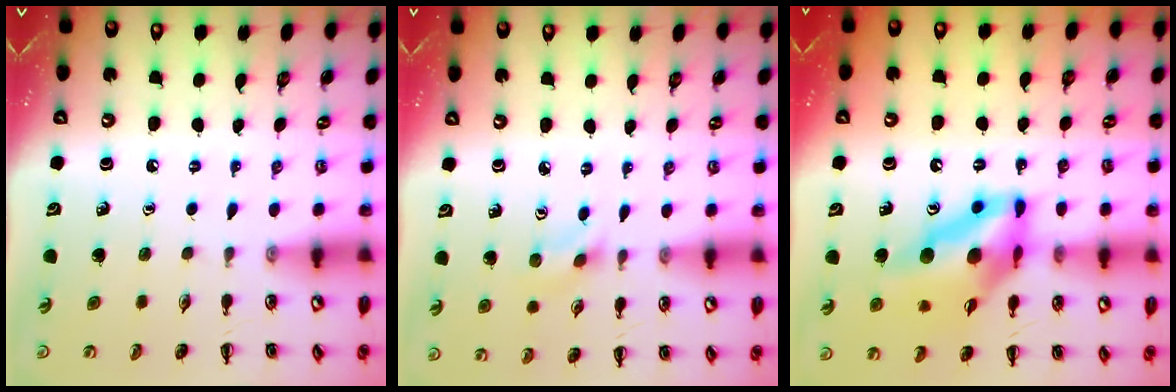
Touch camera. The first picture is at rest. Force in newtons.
{"total": 1.4, "press": 1.3, "slide": 0.5}
{"total": 13.2, "press": 12.5, "slide": 4.4}